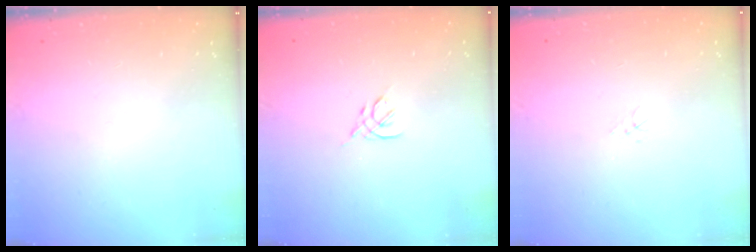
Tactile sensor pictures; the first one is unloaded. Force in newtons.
{"total": 2.6, "press": 2.5, "slide": 0.7}
{"total": 1.5, "press": 1.5, "slide": 0.2}